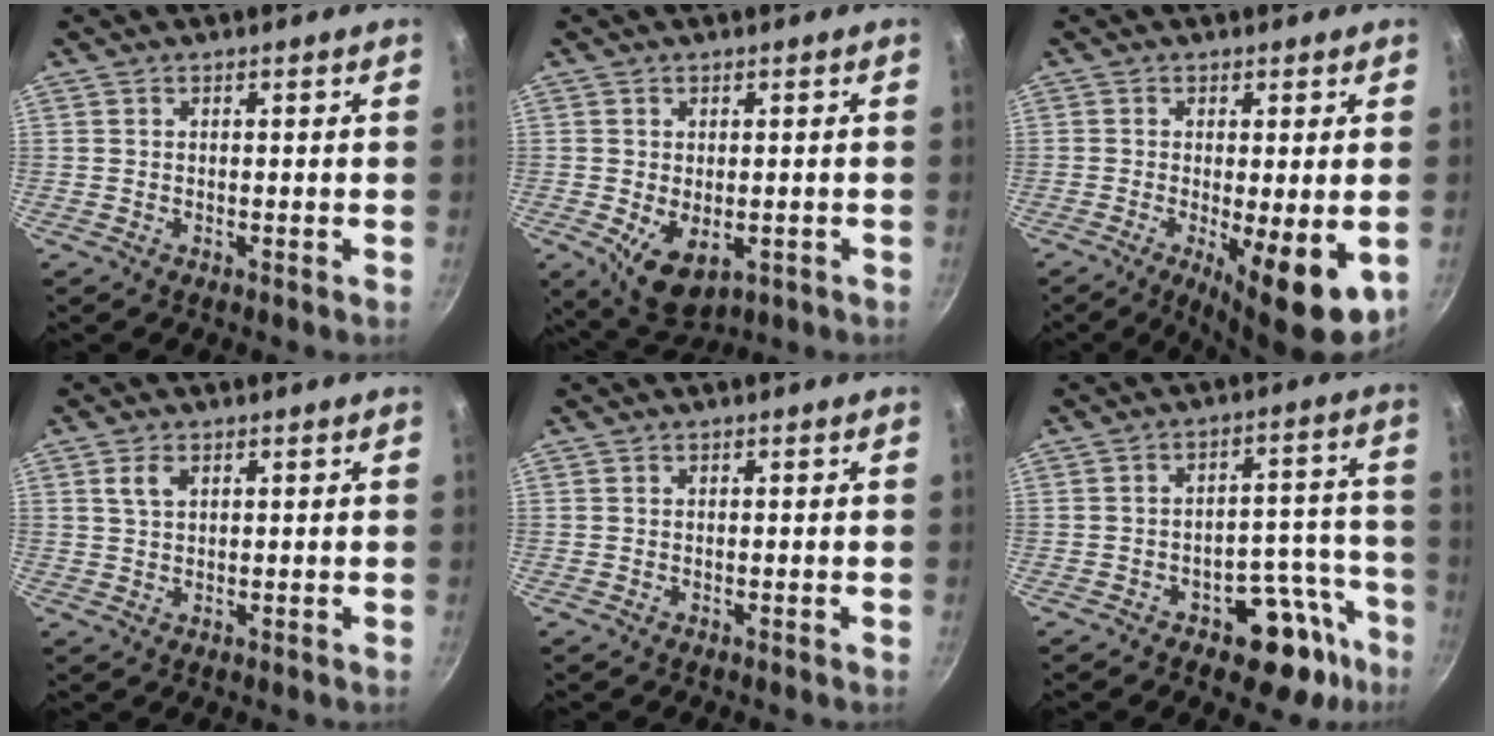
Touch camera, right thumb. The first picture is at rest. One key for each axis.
{"total": 8.0, "fx": -2.2, "fy": 4.8, "fz": 6.0, "tx": -0.093, "ty": -0.007, "tz": -0.020}
{"total": 12.4, "fx": -3.7, "fy": 3.7, "fz": 11.3, "tx": -0.151, "ty": -0.022, "tz": -0.043}
{"total": 2.9, "fx": 1.3, "fy": 1.6, "fz": 2.0, "tx": -0.037, "ty": -0.001, "tz": 0.029}
{"total": 0.0}
{"total": 12.5, "fx": -7.3, "fy": 6.3, "fz": 7.9, "tx": -0.057, "ty": 0.074, "tz": -0.096}